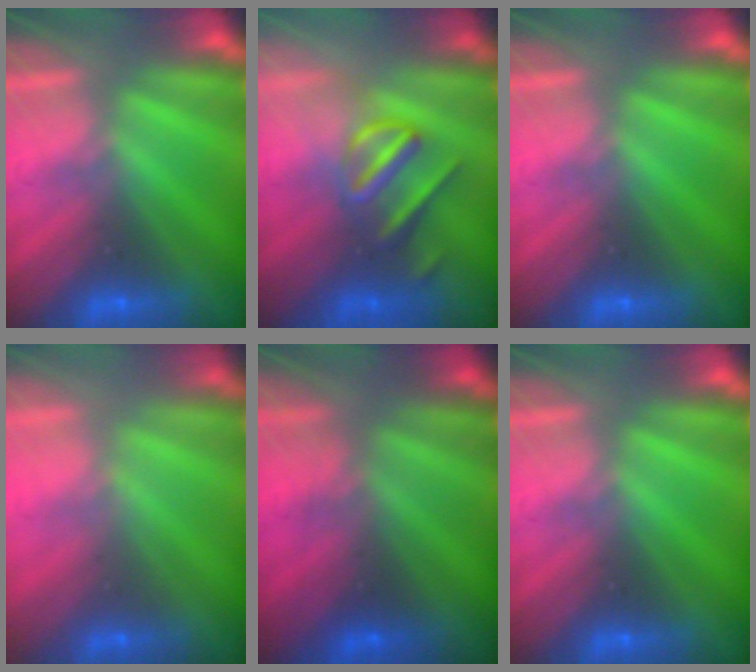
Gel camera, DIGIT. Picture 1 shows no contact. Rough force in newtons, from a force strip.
{"total": 3.0}
{"total": 0.0}
{"total": 2.0}
{"total": 3.1}
{"total": 0.0}